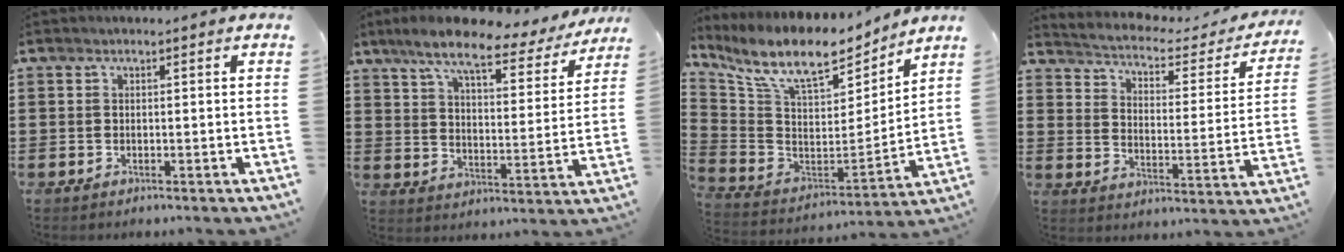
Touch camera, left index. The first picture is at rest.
{"total": 9.9, "force": [7.8, 1.5, 5.8], "torque": [-0.132, -0.036, 0.129]}
{"total": 11.9, "force": [9.0, 3.4, 7.0], "torque": [-0.163, -0.054, 0.156]}
{"total": 2.7, "force": [2.3, 0.6, 1.1], "torque": [-0.041, -0.026, 0.029]}